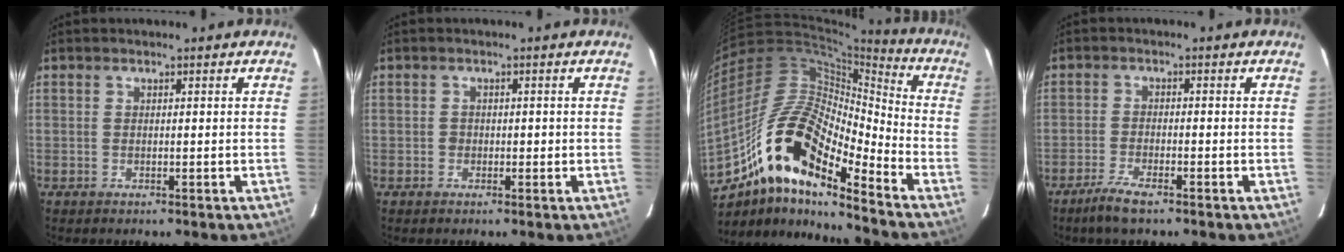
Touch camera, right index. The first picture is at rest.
{"total": 1.2, "force": [-0.2, 1.0, 0.6], "torque": [-0.006, 0.004, -0.004]}
{"total": 17.0, "force": [-9.9, 4.8, 13.0], "torque": [-0.249, 0.035, -0.167]}
{"total": 4.0, "force": [-3.0, 0.4, 2.6], "torque": [-0.058, -0.007, -0.056]}